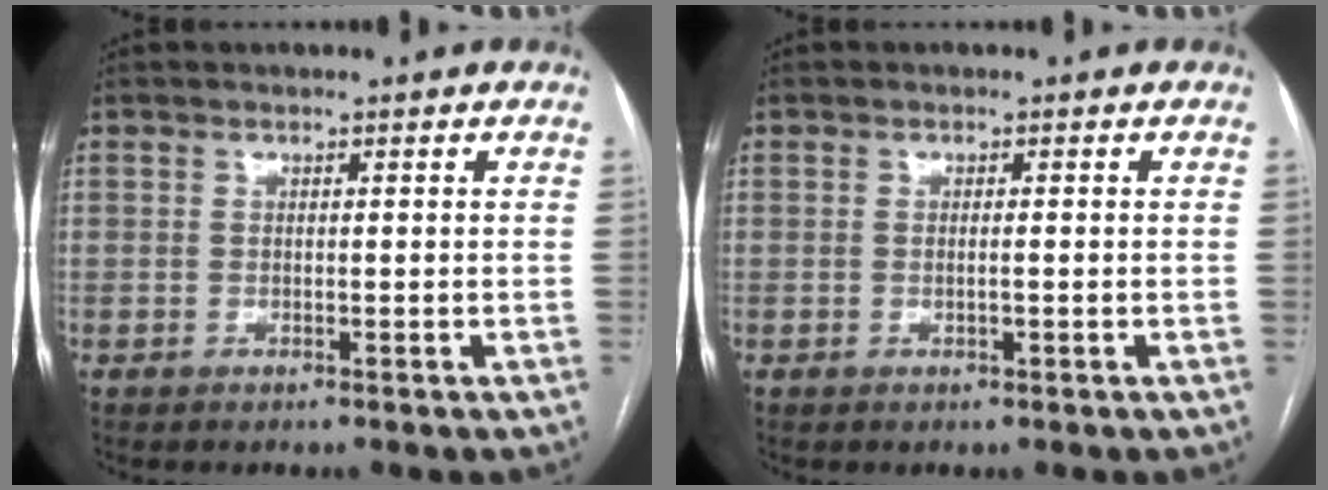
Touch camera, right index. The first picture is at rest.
{"total": 0.8, "force": [-0.2, 0.1, 0.8], "torque": [-0.018, -0.001, -0.001]}